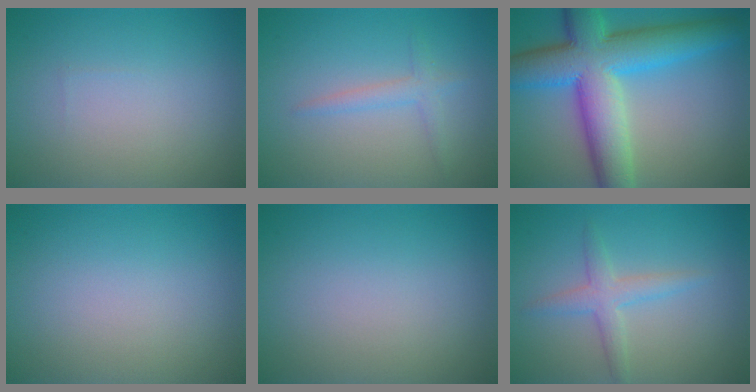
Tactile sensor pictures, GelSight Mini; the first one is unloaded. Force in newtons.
{"total": 1.6, "press": 1.6, "slide": 0.1}
{"total": 11.4, "press": 11.4, "slide": 0.1}
{"total": 0.0}
{"total": 0.0}
{"total": 2.4, "press": 2.4, "slide": 0.0}